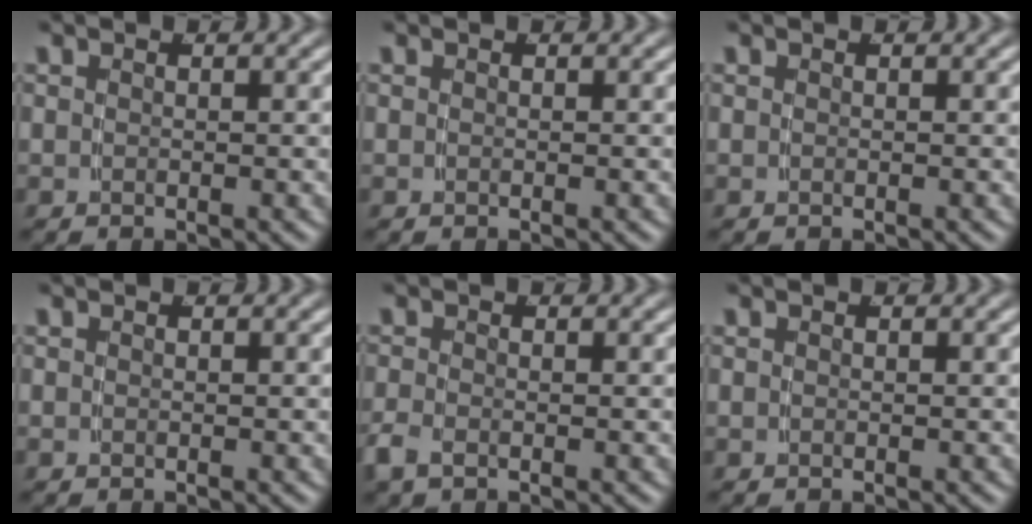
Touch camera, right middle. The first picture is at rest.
{"total": 0.0}
{"total": 0.0}
{"total": 0.0}
{"total": 1.5, "force": [-1.1, 0.5, 0.8], "torque": [-0.024, -0.009, -0.015]}
{"total": 0.0}